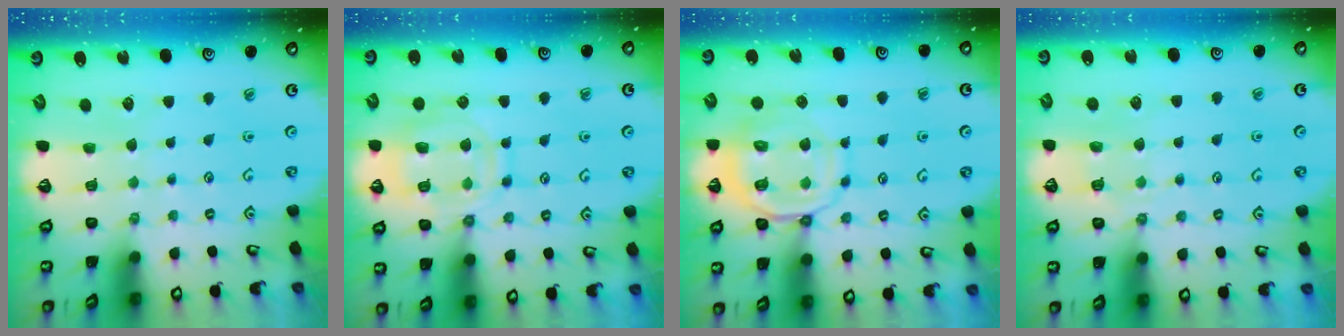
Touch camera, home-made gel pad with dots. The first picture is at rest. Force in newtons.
{"total": 13.1, "press": 13.1, "slide": 1.2}
{"total": 11.5, "press": 11.4, "slide": 1.5}
{"total": 4.0, "press": 3.9, "slide": 0.6}